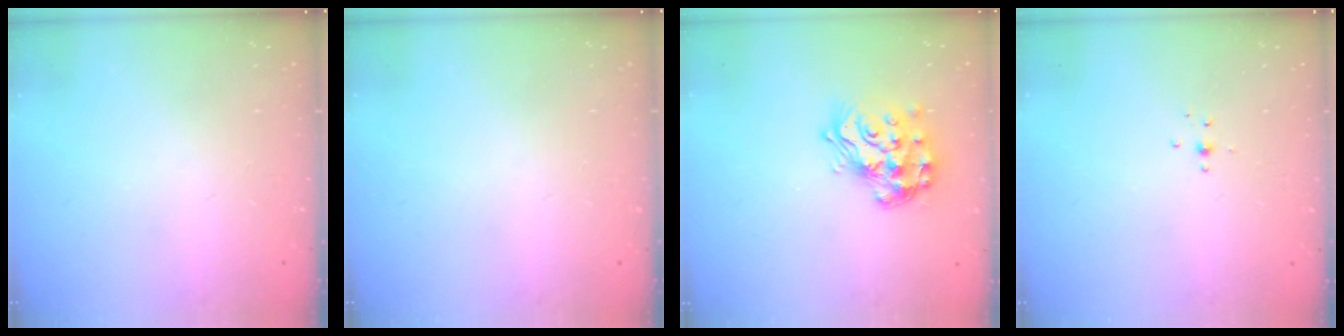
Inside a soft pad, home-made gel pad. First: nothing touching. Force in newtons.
{"total": 0.0}
{"total": 17.6, "press": 17.6, "slide": 1.2}
{"total": 2.1, "press": 1.9, "slide": 0.8}